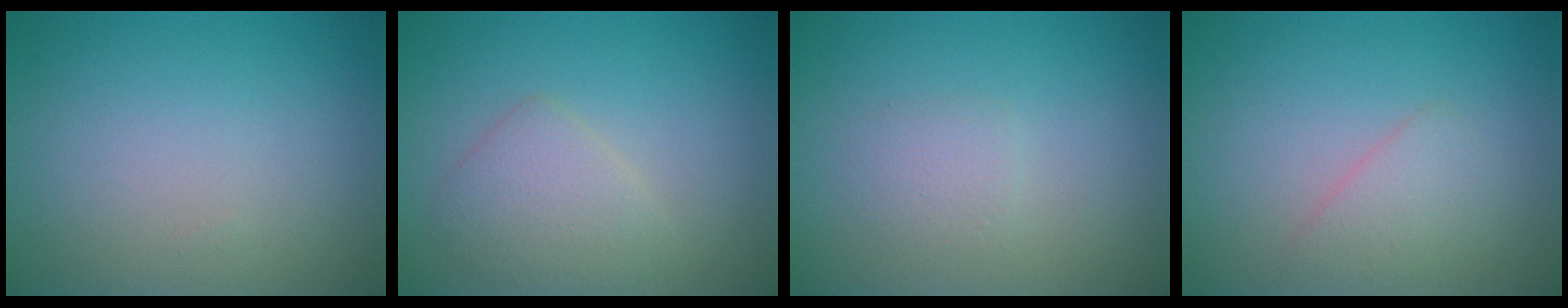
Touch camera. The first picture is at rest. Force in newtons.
{"total": 2.9, "press": 2.9, "slide": 0.2}
{"total": 1.3, "press": 1.3, "slide": 0.1}
{"total": 1.9, "press": 1.8, "slide": 0.1}